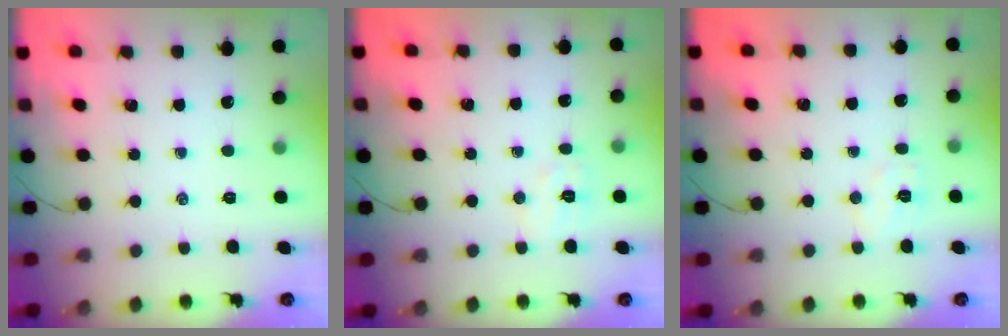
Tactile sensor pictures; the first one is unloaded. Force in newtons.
{"total": 4.8, "press": 4.7, "slide": 0.9}
{"total": 4.9, "press": 4.8, "slide": 1.1}